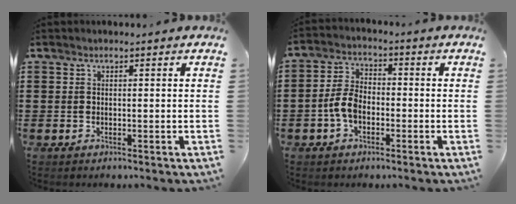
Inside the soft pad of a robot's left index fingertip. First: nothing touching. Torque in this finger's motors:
{"motor_torque": [1.39, 0.41, 0.44, 0.08]}